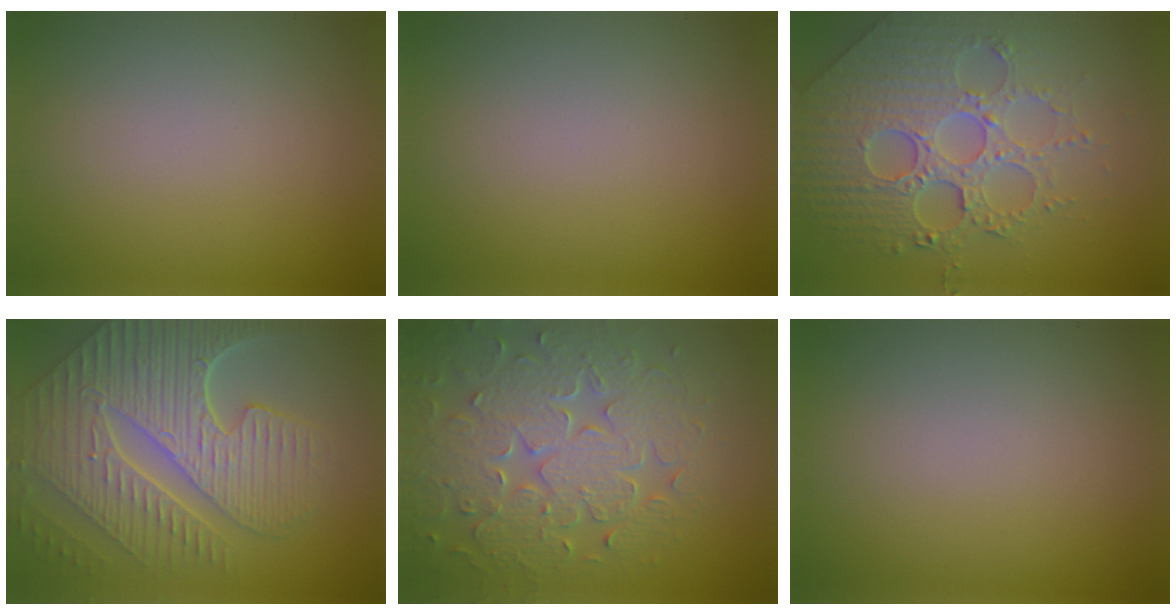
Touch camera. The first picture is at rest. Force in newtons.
{"total": 0.0}
{"total": 7.7, "press": 6.1, "slide": 4.6}
{"total": 10.4, "press": 7.1, "slide": 7.6}
{"total": 8.4, "press": 6.1, "slide": 5.8}
{"total": 0.0}